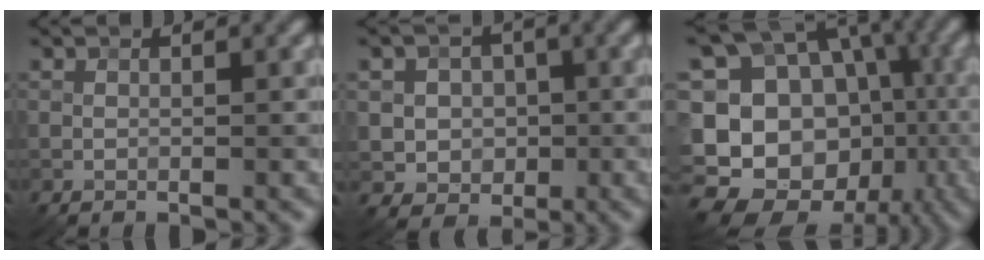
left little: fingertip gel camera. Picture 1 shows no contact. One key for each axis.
{"total": 4.5, "fx": 0.1, "fy": 4.1, "fz": 1.8, "tx": -0.009, "ty": 0.012, "tz": -0.017}
{"total": 20.8, "fx": -6.6, "fy": 17.1, "fz": 9.8, "tx": -0.182, "ty": -0.003, "tz": -0.102}